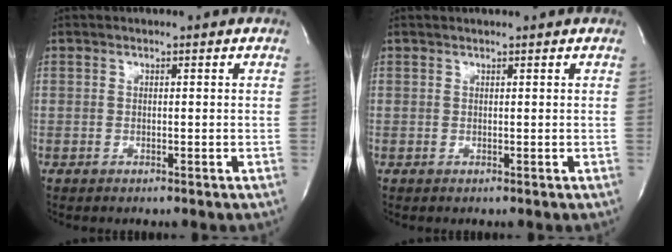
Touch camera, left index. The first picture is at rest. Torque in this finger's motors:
{"motor_torque": [0.22, -0.24, -0.02, -0.01]}